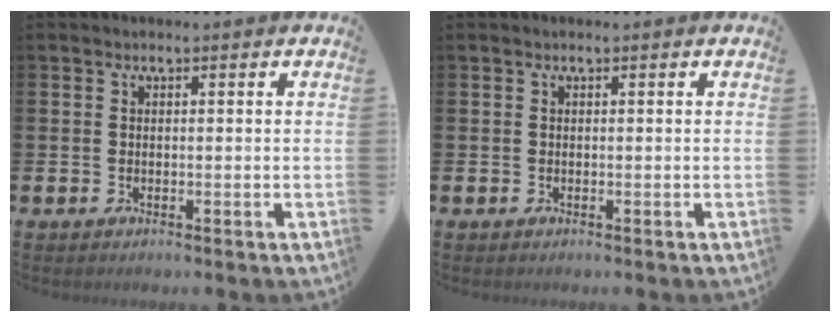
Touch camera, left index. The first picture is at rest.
{"total": 0.0}